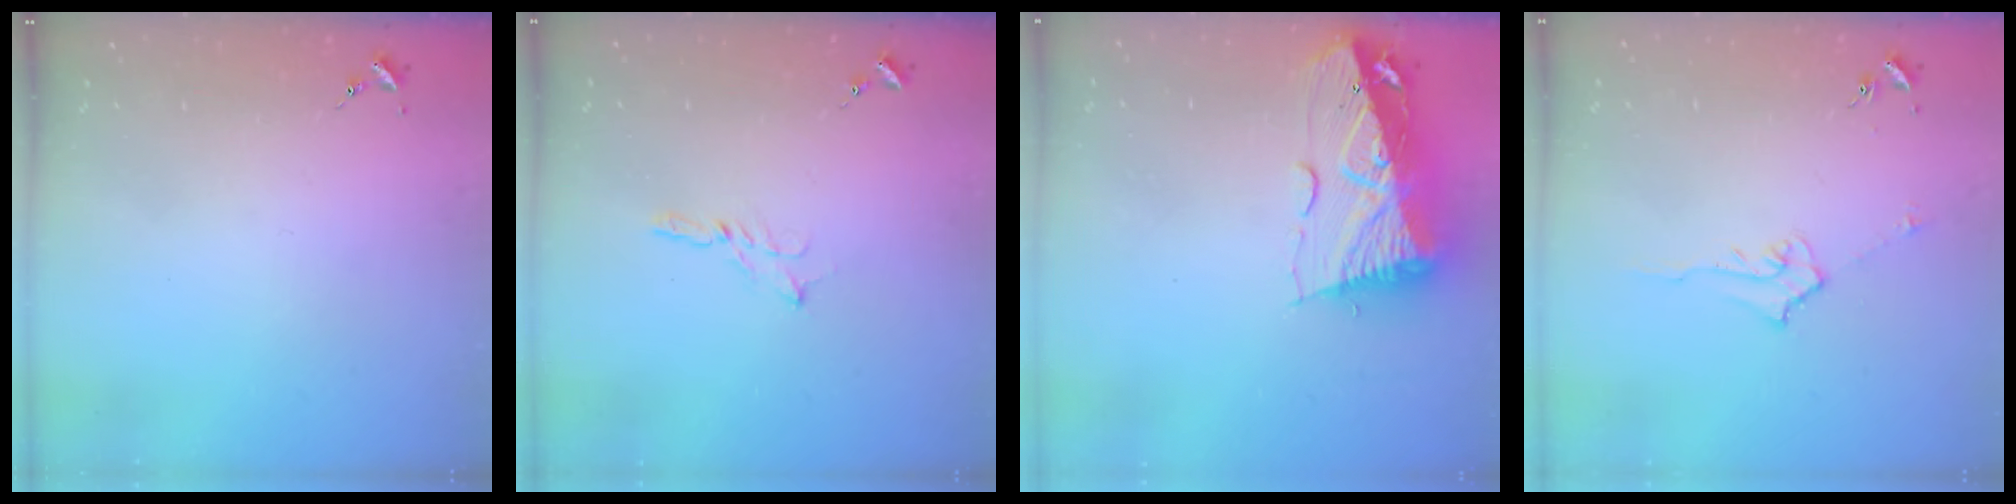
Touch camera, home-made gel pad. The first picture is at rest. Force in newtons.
{"total": 3.6, "press": 3.6, "slide": 0.1}
{"total": 14.8, "press": 14.7, "slide": 1.8}
{"total": 5.1, "press": 5.0, "slide": 0.6}